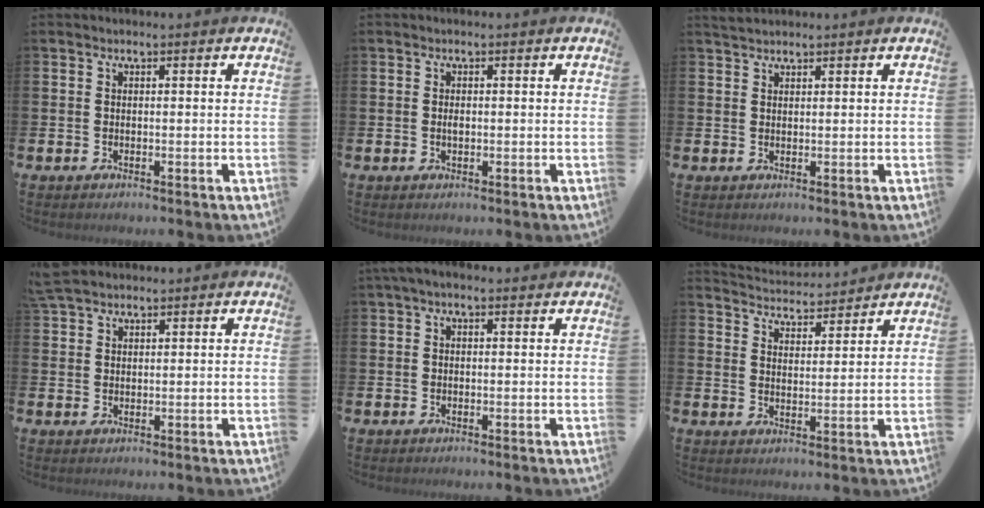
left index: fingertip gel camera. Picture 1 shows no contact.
{"total": 0.8, "force": [0.0, 0.4, 0.7], "torque": [-0.012, 0.000, -0.001]}
{"total": 1.8, "force": [1.7, 0.4, 0.4], "torque": [-0.008, 0.001, 0.031]}
{"total": 3.5, "force": [3.0, 1.4, 1.1], "torque": [-0.016, -0.005, 0.055]}
{"total": 1.5, "force": [0.8, 0.7, 1.1], "torque": [-0.017, 0.006, 0.012]}
{"total": 4.2, "force": [4.2, 0.6, -0.3], "torque": [-0.015, -0.029, 0.074]}